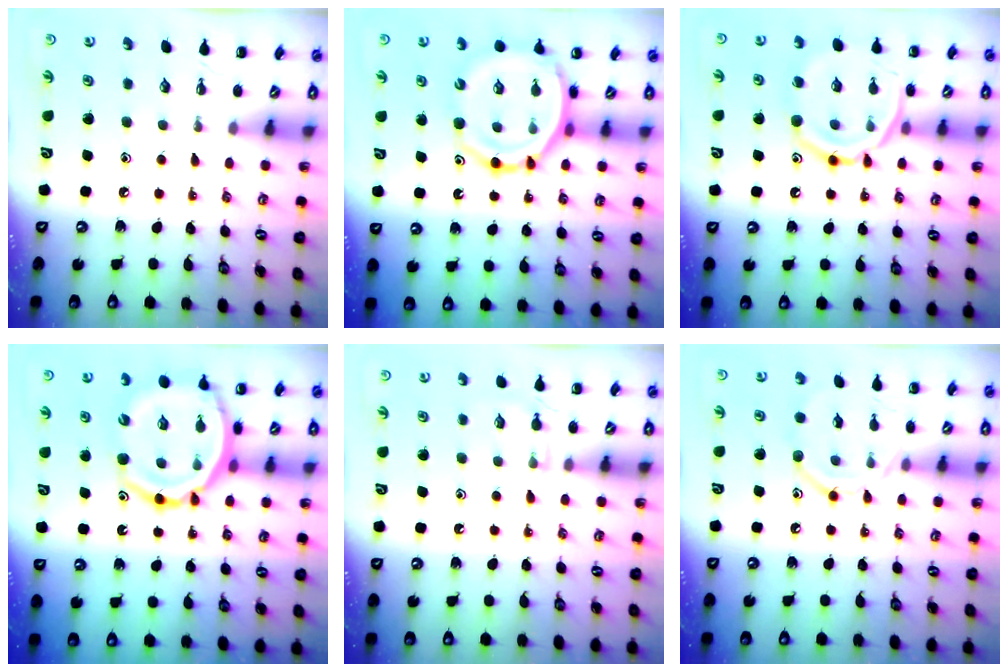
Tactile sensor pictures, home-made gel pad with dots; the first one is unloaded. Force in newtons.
{"total": 14.3, "press": 13.8, "slide": 3.8}
{"total": 14.5, "press": 14.4, "slide": 1.5}
{"total": 16.2, "press": 15.9, "slide": 3.5}
{"total": 3.8, "press": 3.6, "slide": 1.3}
{"total": 10.9, "press": 10.9, "slide": 0.8}